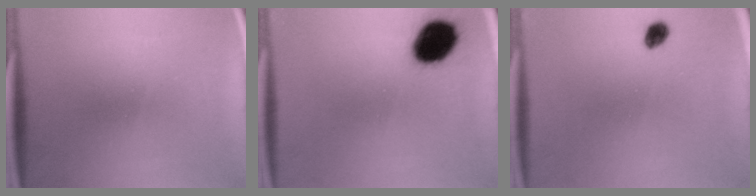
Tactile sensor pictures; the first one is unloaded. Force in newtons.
{"total": 11.9}
{"total": 1.9}